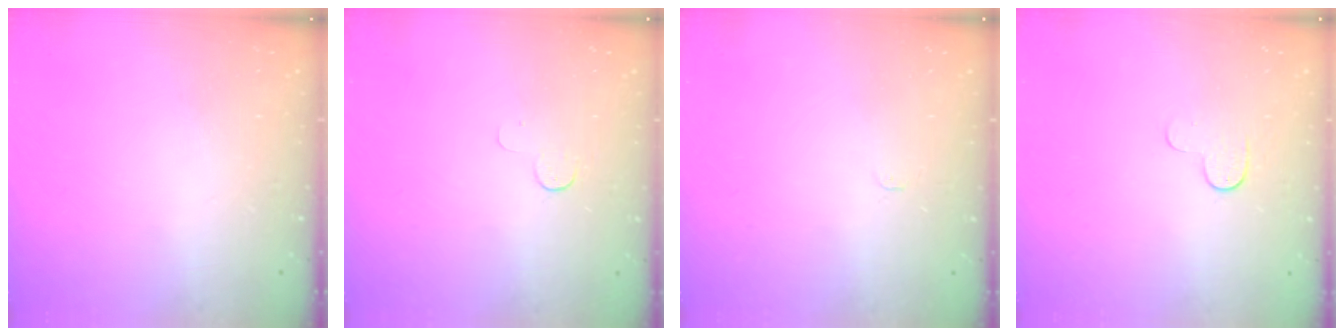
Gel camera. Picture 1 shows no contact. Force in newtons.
{"total": 3.9, "press": 3.8, "slide": 0.4}
{"total": 2.4, "press": 2.4, "slide": 0.3}
{"total": 3.9, "press": 3.9, "slide": 0.3}